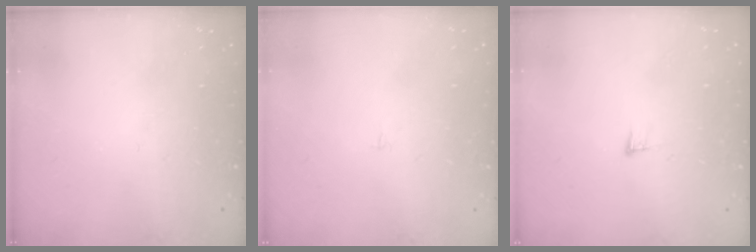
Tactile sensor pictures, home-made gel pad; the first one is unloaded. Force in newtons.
{"total": 1.2, "press": 1.2, "slide": 0.1}
{"total": 5.2, "press": 5.0, "slide": 1.3}